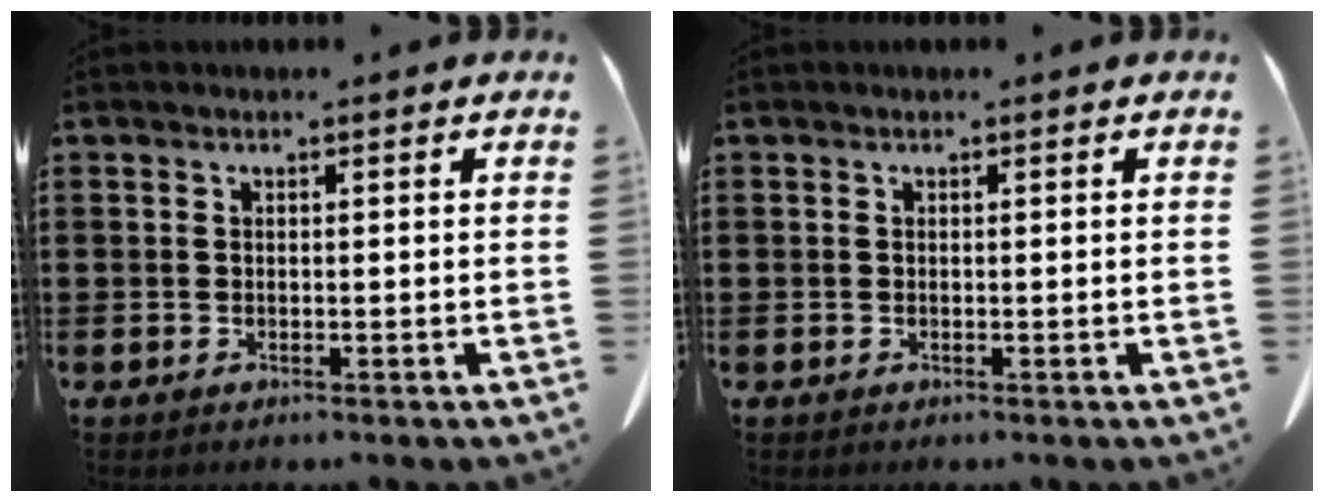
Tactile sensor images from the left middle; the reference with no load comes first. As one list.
[{"total": 0.0}]